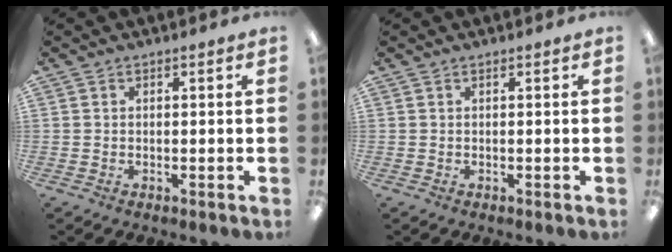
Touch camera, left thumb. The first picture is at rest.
{"total": 0.0}